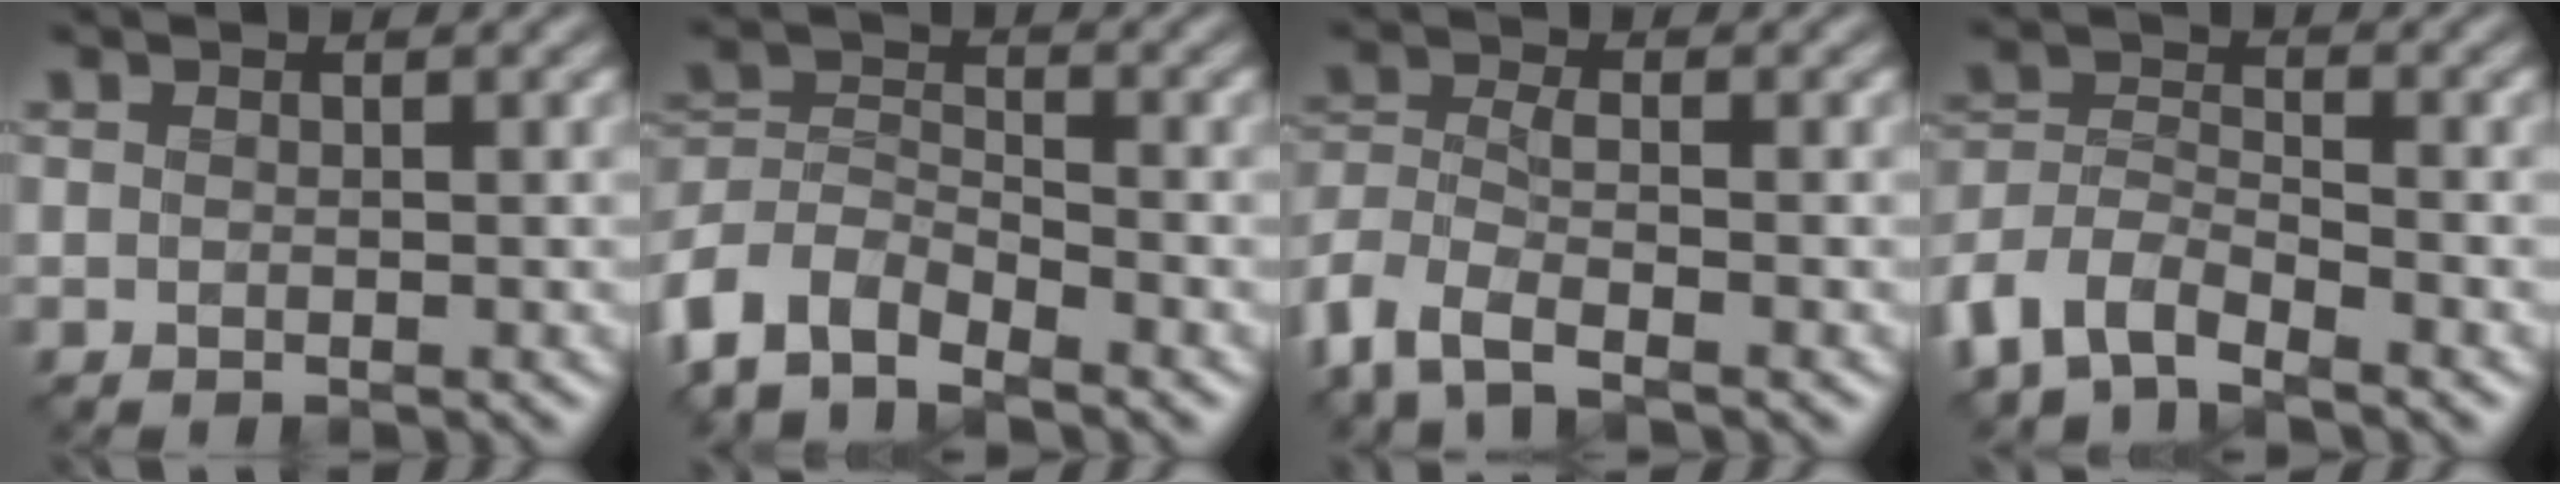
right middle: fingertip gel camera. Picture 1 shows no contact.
{"total": 6.3, "force": [-4.8, 2.8, 2.9], "torque": [-0.057, -0.004, -0.108]}
{"total": 4.9, "force": [-3.4, 1.8, 3.0], "torque": [-0.074, -0.008, -0.080]}
{"total": 5.2, "force": [-4.1, 2.2, 2.3], "torque": [-0.050, -0.003, -0.091]}